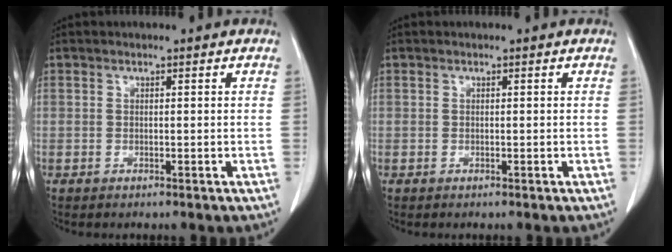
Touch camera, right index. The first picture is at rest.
{"total": 0.0}